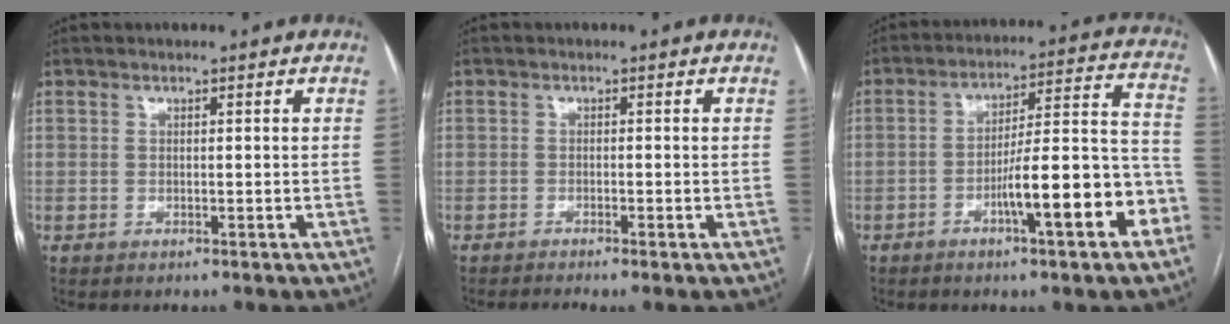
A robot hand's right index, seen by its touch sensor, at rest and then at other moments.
{"total": 2.7, "force": [-2.0, -0.2, 1.8], "torque": [-0.026, -0.002, -0.032]}
{"total": 14.3, "force": [-6.0, 1.9, 12.8], "torque": [-0.177, 0.026, -0.088]}